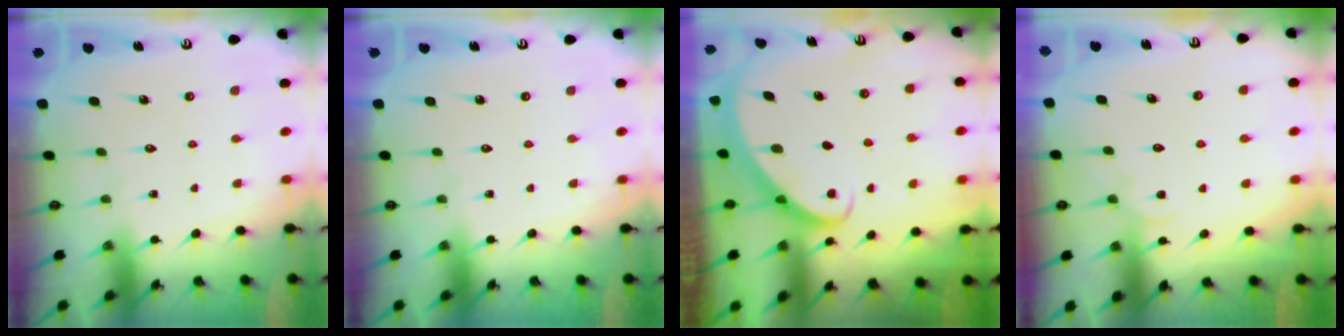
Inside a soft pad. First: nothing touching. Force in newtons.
{"total": 0.0}
{"total": 2.6, "press": 2.6, "slide": 0.2}
{"total": 4.5, "press": 4.5, "slide": 0.5}